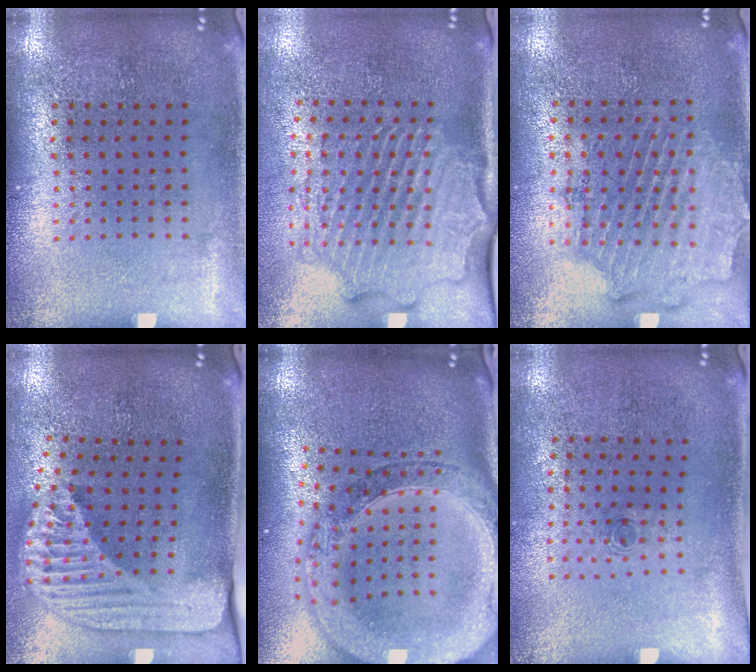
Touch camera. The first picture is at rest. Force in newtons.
{"total": 2.6, "press": 2.2, "slide": 1.4}
{"total": 1.9, "press": 1.7, "slide": 0.8}
{"total": 2.4, "press": 1.8, "slide": 1.7}
{"total": 4.0, "press": 3.1, "slide": 2.5}
{"total": 0.6, "press": 0.2, "slide": 0.6}